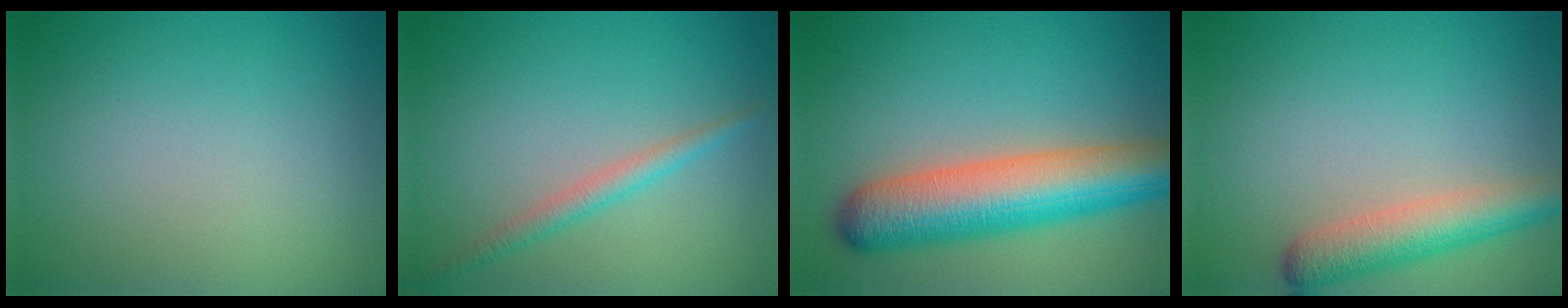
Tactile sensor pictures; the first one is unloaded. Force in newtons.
{"total": 2.0, "press": 2.0, "slide": 0.1}
{"total": 9.0, "press": 9.0, "slide": 0.4}
{"total": 4.4, "press": 4.3, "slide": 0.2}